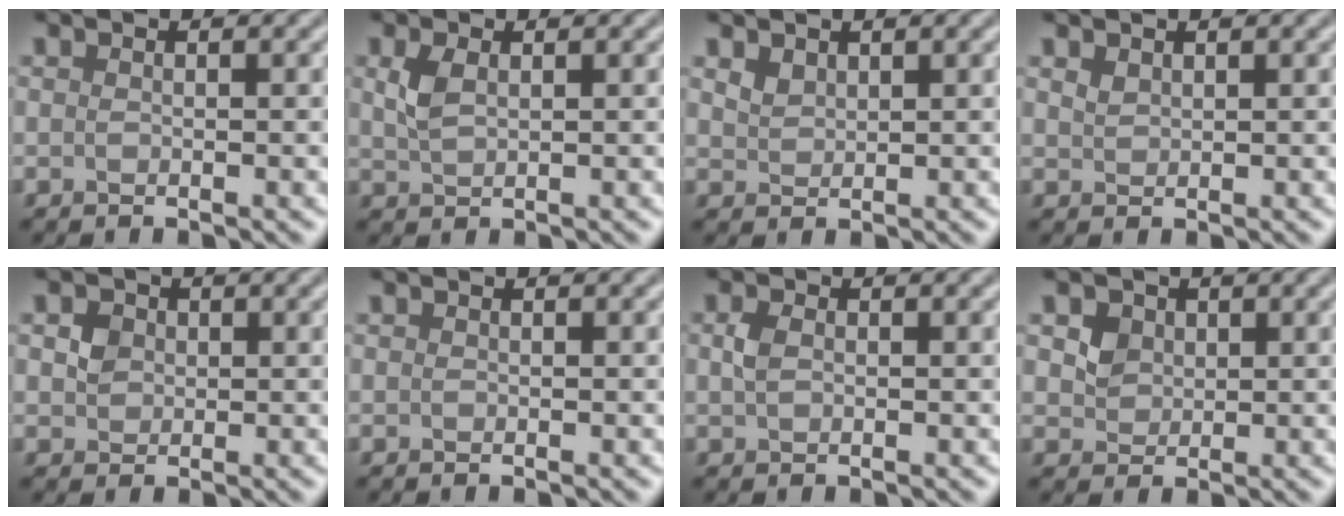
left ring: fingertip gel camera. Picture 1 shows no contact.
{"total": 2.0, "force": [0.8, 1.0, 1.5], "torque": [-0.039, 0.001, 0.018]}
{"total": 1.3, "force": [1.0, 0.7, 0.4], "torque": [-0.012, 0.000, 0.024]}
{"total": 0.9, "force": [0.8, 0.5, 0.3], "torque": [-0.010, 0.002, 0.019]}
{"total": 1.6, "force": [0.3, 1.4, 0.6], "torque": [-0.010, 0.000, 0.006]}
{"total": 0.0}
{"total": 1.4, "force": [0.2, 1.0, 0.9], "torque": [-0.021, 0.003, 0.003]}
{"total": 3.2, "force": [1.6, 2.4, 1.4], "torque": [-0.041, 0.004, 0.036]}